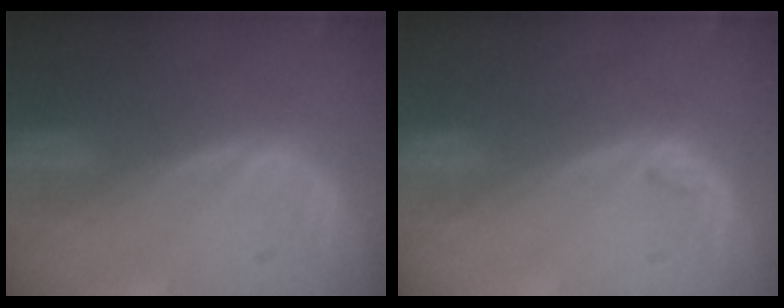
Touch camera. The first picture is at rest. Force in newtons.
{"total": 1.3, "press": 1.1, "slide": 0.5}